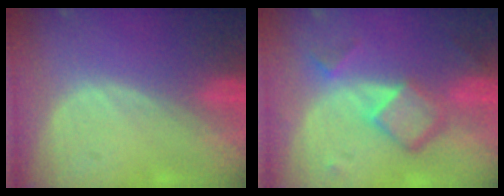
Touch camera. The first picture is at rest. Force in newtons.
{"total": 6.9, "press": 5.9, "slide": 3.6}